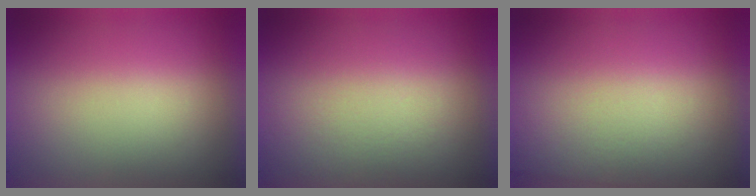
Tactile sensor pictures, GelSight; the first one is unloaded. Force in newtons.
{"total": 4.1}
{"total": 2.9}